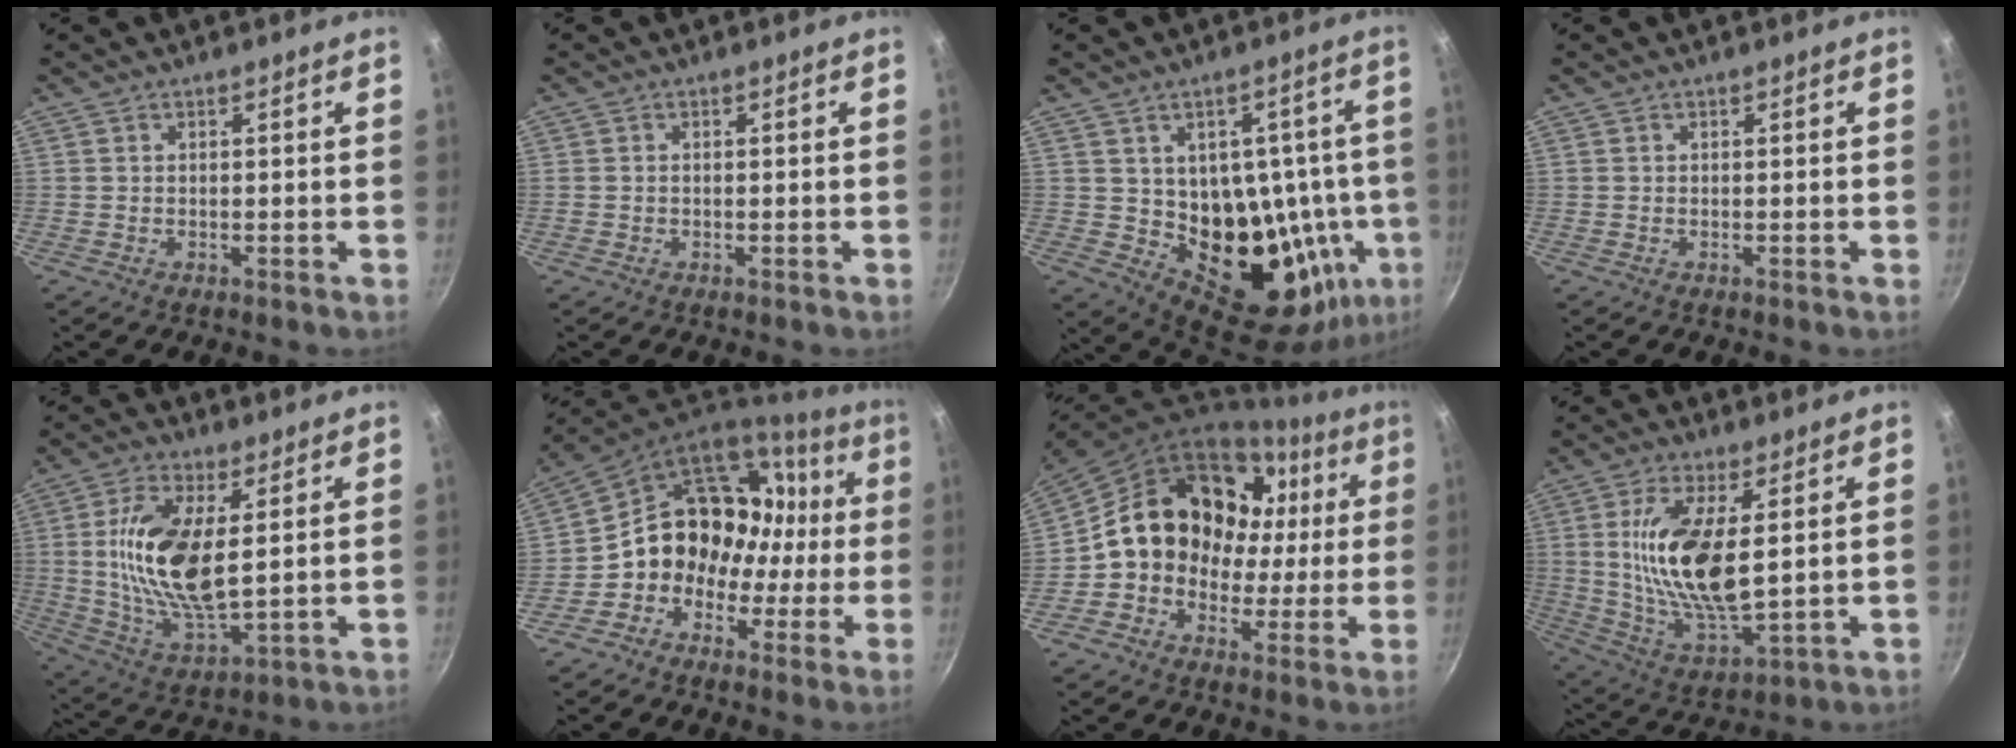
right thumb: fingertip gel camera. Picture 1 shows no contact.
{"total": 0.5, "force": [-0.1, 0.5, 0.2], "torque": [-0.004, 0.002, -0.003]}
{"total": 20.6, "force": [-1.1, 14.6, 14.4], "torque": [-0.122, -0.006, 0.009]}
{"total": 0.0}
{"total": 16.6, "force": [2.7, 7.4, 14.6], "torque": [-0.278, -0.015, 0.054]}
{"total": 17.7, "force": [-1.3, 14.9, 9.5], "torque": [-0.080, 0.074, -0.027]}
{"total": 19.7, "force": [1.7, 16.3, 10.9], "torque": [-0.145, 0.053, 0.023]}
{"total": 17.0, "force": [3.0, 7.0, 15.2], "torque": [-0.288, -0.019, 0.064]}